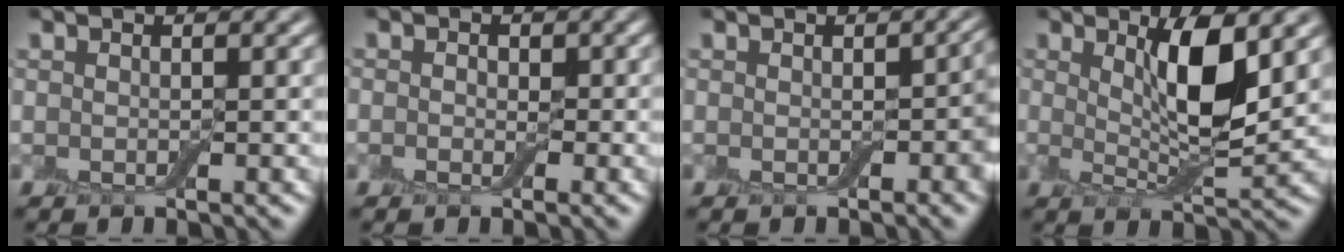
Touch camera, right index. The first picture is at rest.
{"total": 0.9, "force": [-0.2, 0.8, 0.0], "torque": [0.015, -0.002, -0.010]}
{"total": 2.7, "force": [-0.4, 1.7, 2.1], "torque": [-0.022, -0.002, -0.007]}
{"total": 4.9, "force": [1.7, 0.9, 4.5], "torque": [-0.083, -0.006, 0.030]}